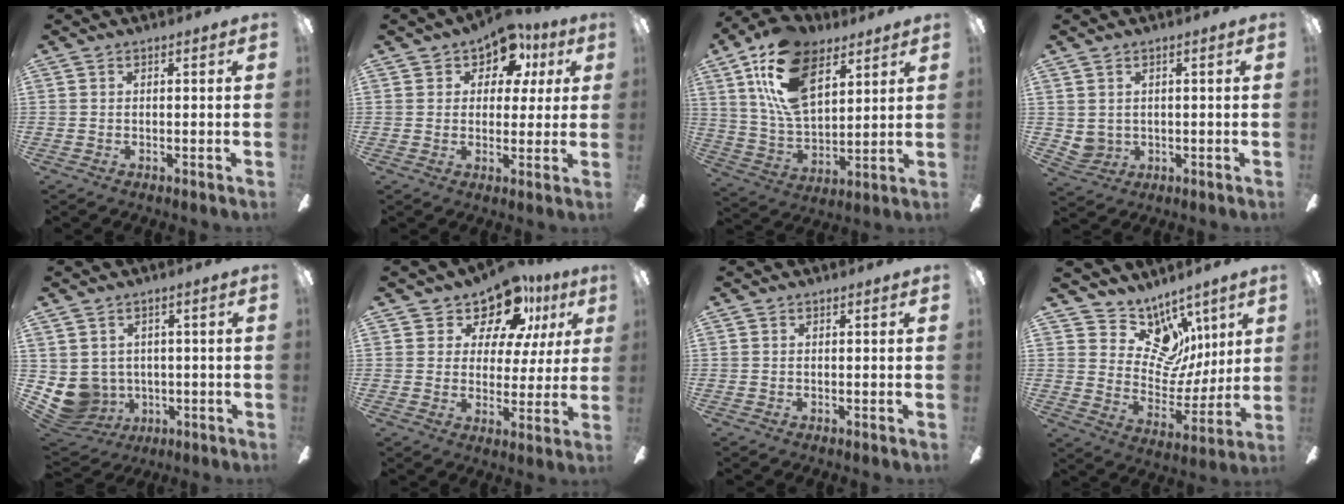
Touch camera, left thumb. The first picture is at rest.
{"total": 9.1, "force": [5.3, 6.1, 4.1], "torque": [-0.065, -0.019, 0.096]}
{"total": 20.4, "force": [10.9, 11.0, 13.2], "torque": [-0.280, -0.033, 0.196]}
{"total": 2.8, "force": [1.4, 2.3, 0.5], "torque": [-0.016, -0.007, 0.028]}
{"total": 6.6, "force": [0.0, 6.4, 1.3], "torque": [-0.078, -0.013, 0.007]}
{"total": 13.1, "force": [9.5, 6.9, 5.9], "torque": [-0.095, -0.059, 0.171]}
{"total": 0.0}
{"total": 15.3, "force": [8.7, 10.9, 6.3], "torque": [-0.095, -0.061, 0.170]}